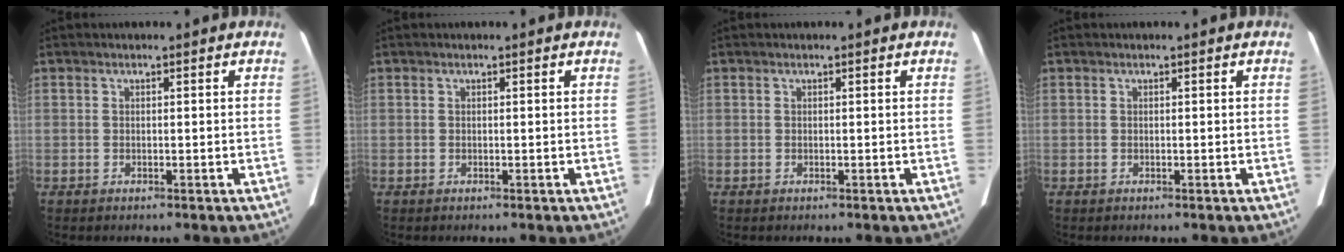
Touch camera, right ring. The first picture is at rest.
{"total": 0.0}
{"total": 0.0}
{"total": 0.0}